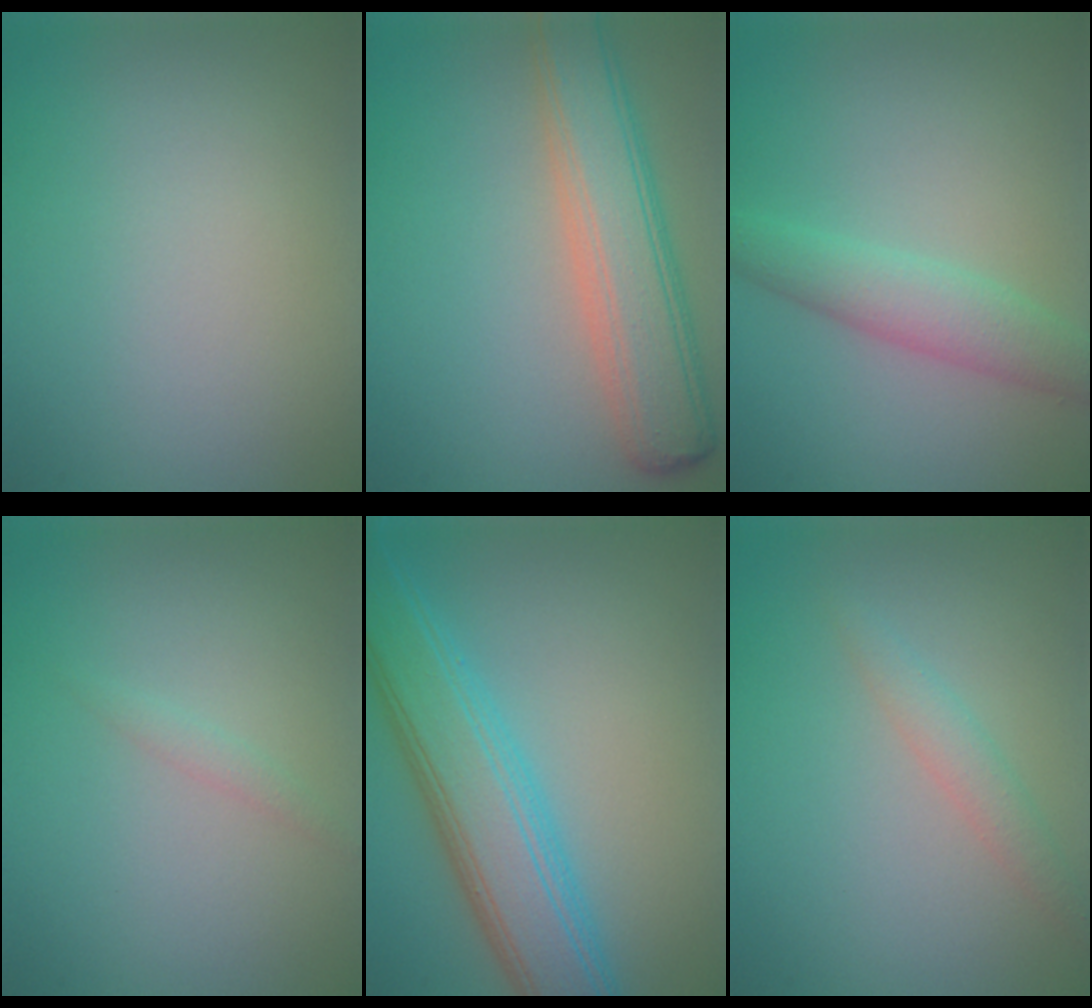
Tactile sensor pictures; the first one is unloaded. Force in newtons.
{"total": 6.5, "press": 6.5, "slide": 0.5}
{"total": 3.2, "press": 3.2, "slide": 0.1}
{"total": 0.8, "press": 0.8, "slide": 0.0}
{"total": 7.5, "press": 7.5, "slide": 0.3}
{"total": 1.6, "press": 1.6, "slide": 0.1}